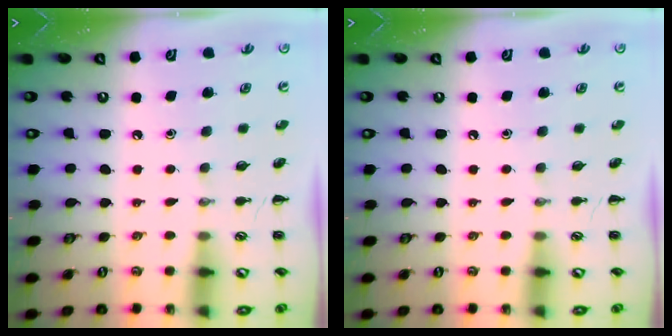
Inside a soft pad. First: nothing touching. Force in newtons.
{"total": 0.0}